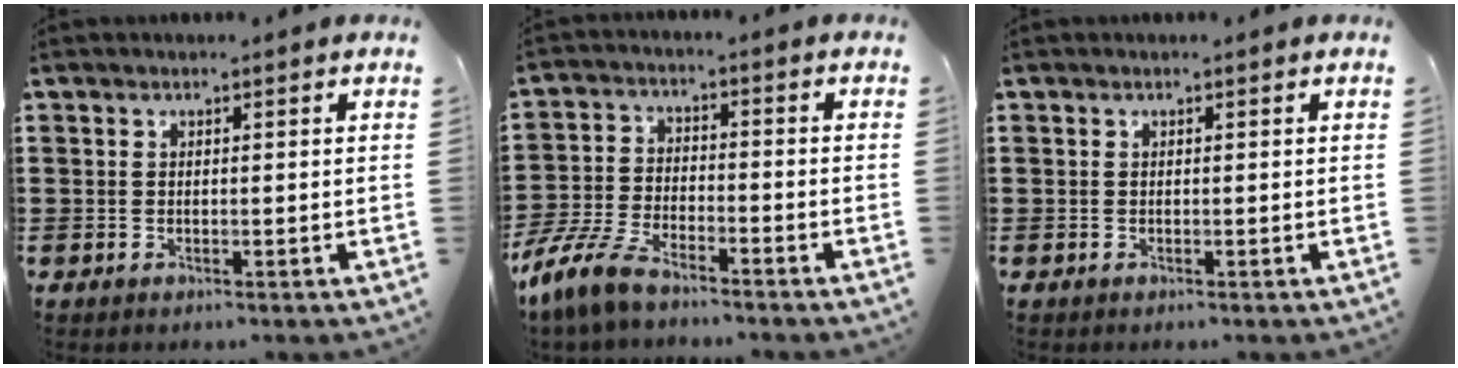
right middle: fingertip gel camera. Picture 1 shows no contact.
{"total": 7.8, "force": [-6.6, 2.1, 3.8], "torque": [-0.109, -0.003, -0.136]}
{"total": 0.0}